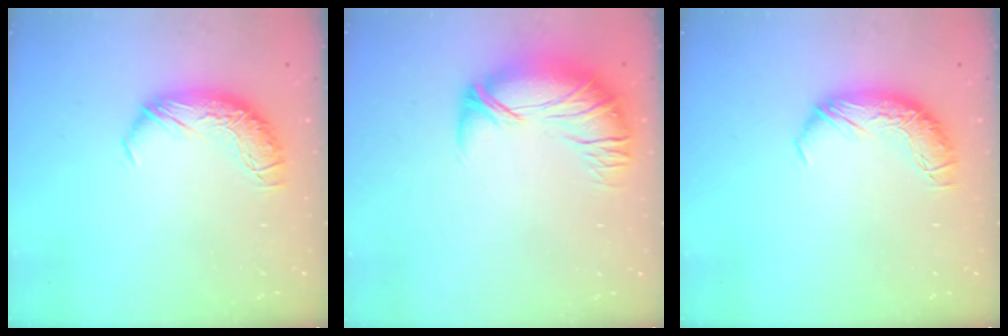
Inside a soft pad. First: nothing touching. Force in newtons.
{"total": 2.5, "press": 0.1, "slide": 2.5}
{"total": 0.0}